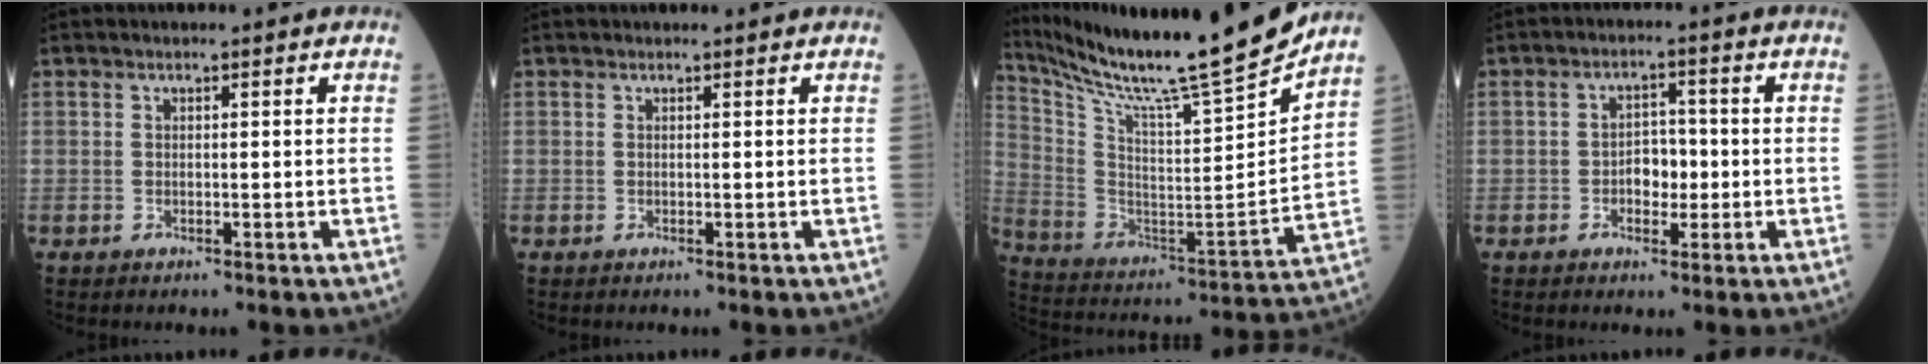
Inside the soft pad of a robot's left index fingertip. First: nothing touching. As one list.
[{"total": 0.8, "force": [0.8, 0.0, 0.1], "torque": [-0.006, 0.006, 0.011]}, {"total": 23.5, "force": [21.0, -1.5, 10.6], "torque": [-0.206, -0.070, 0.339]}, {"total": 3.9, "force": [-0.8, 2.5, 2.9], "torque": [-0.045, 0.011, -0.014]}]